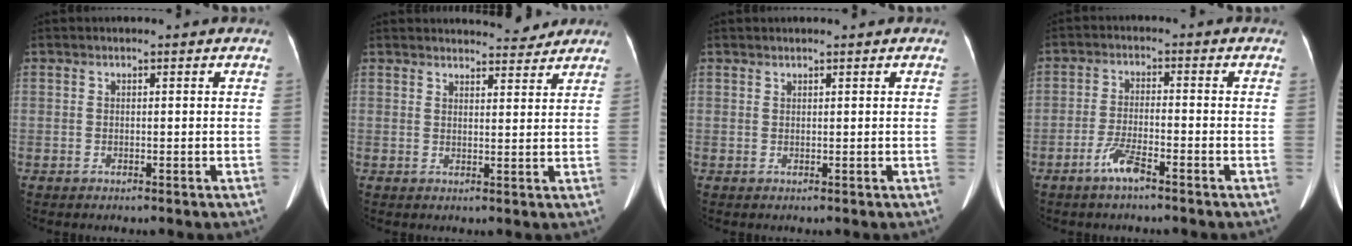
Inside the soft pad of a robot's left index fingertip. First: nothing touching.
{"total": 6.5, "force": [6.2, 1.3, 1.3], "torque": [-0.009, -0.003, 0.069]}
{"total": 0.6, "force": [0.6, 0.1, 0.1], "torque": [-0.007, 0.009, 0.013]}
{"total": 4.4, "force": [-3.1, 0.3, 3.2], "torque": [-0.069, -0.007, -0.060]}